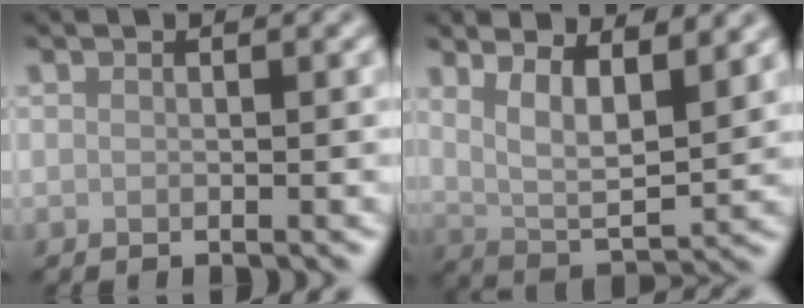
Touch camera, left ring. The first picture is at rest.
{"total": 7.1, "force": [3.4, 2.4, 5.7], "torque": [-0.097, -0.004, 0.058]}